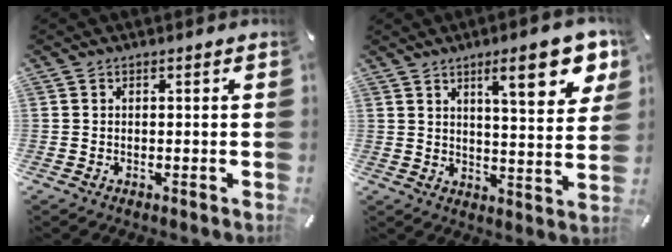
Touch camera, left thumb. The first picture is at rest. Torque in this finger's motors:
{"motor_torque": [1.93, 1.69, 1.50, -0.80, 0.07]}